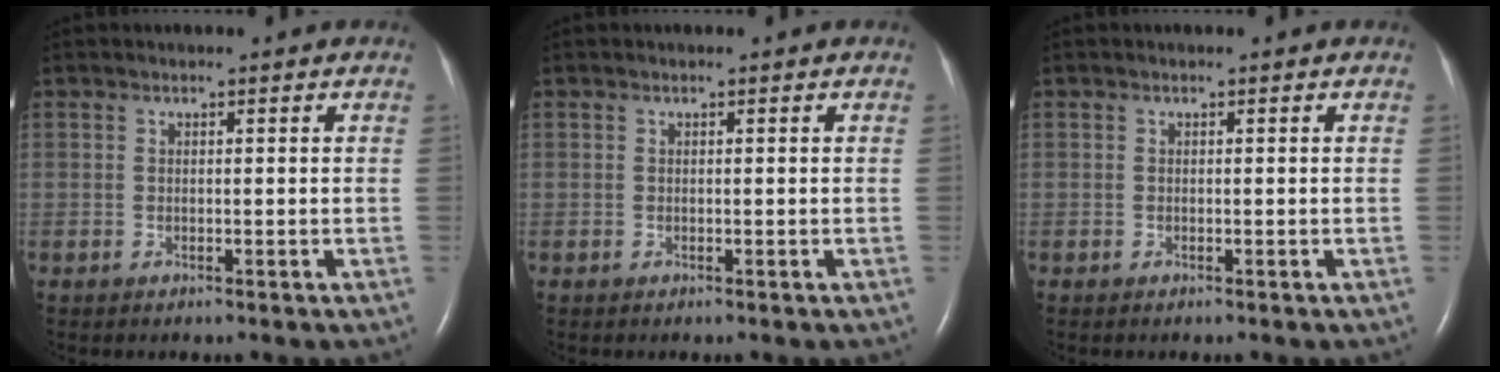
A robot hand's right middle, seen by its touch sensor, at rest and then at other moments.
{"total": 0.0}
{"total": 0.0}